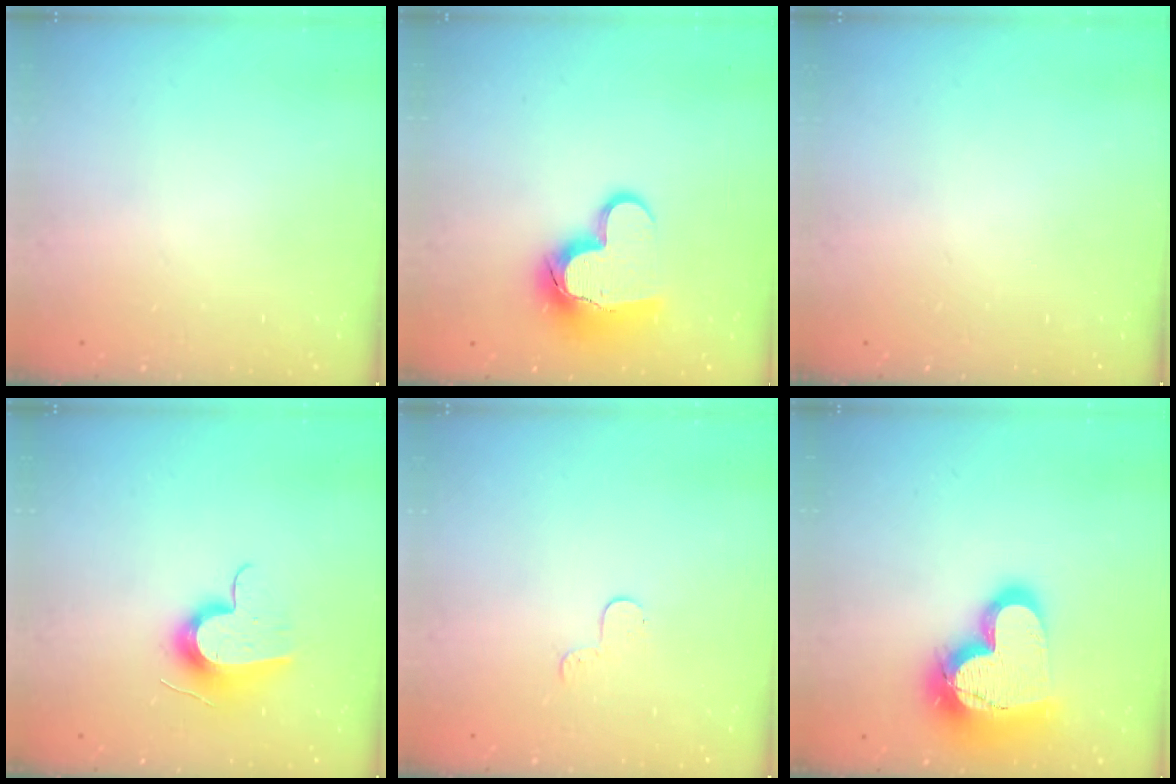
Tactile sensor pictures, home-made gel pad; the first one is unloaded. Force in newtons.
{"total": 14.3, "press": 14.3, "slide": 1.1}
{"total": 0.0}
{"total": 12.4, "press": 12.4, "slide": 0.4}
{"total": 3.0, "press": 3.0, "slide": 0.3}
{"total": 23.1, "press": 23.0, "slide": 1.8}